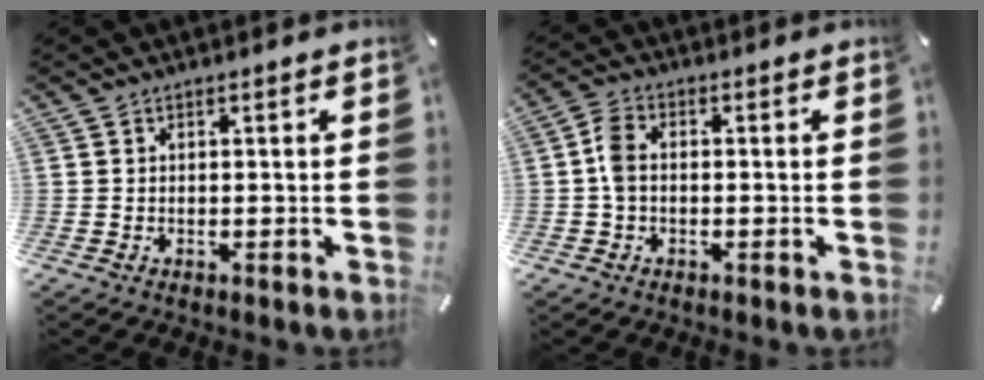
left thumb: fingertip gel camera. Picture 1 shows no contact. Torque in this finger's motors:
{"motor_torque": [0.46, 0.96, 0.27, -0.22, 0.18]}